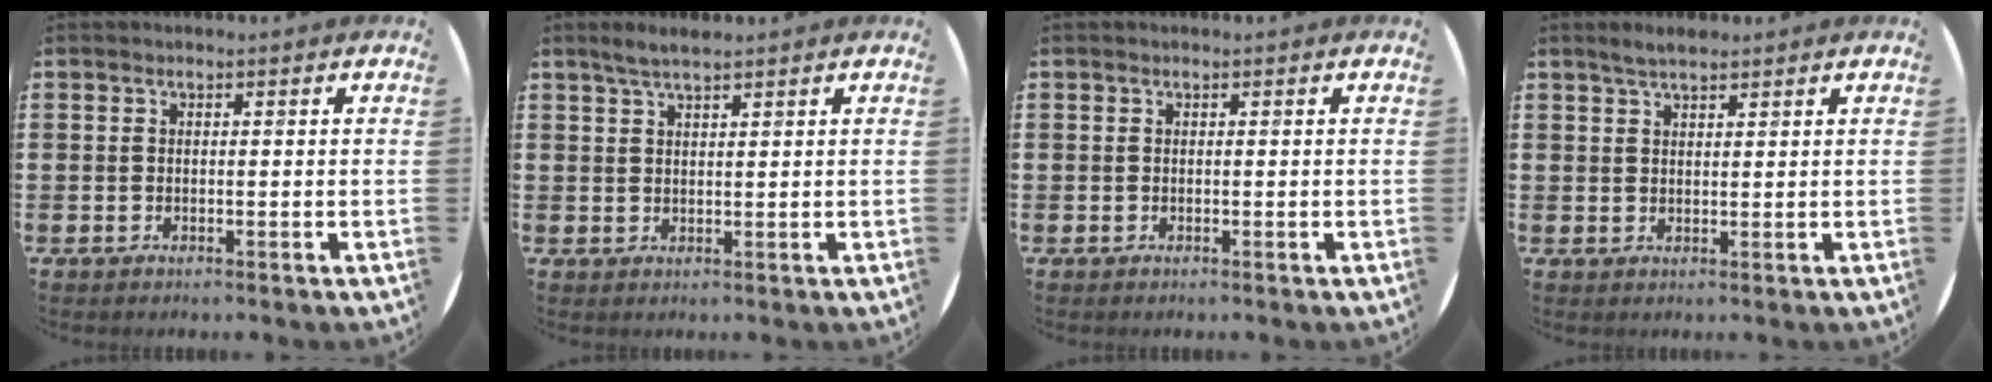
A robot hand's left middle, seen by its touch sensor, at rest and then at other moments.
{"total": 2.5, "force": [2.0, 0.2, 1.4], "torque": [-0.028, 0.004, 0.036]}
{"total": 0.0}
{"total": 2.5, "force": [2.2, 0.6, 1.2], "torque": [-0.017, 0.001, 0.038]}